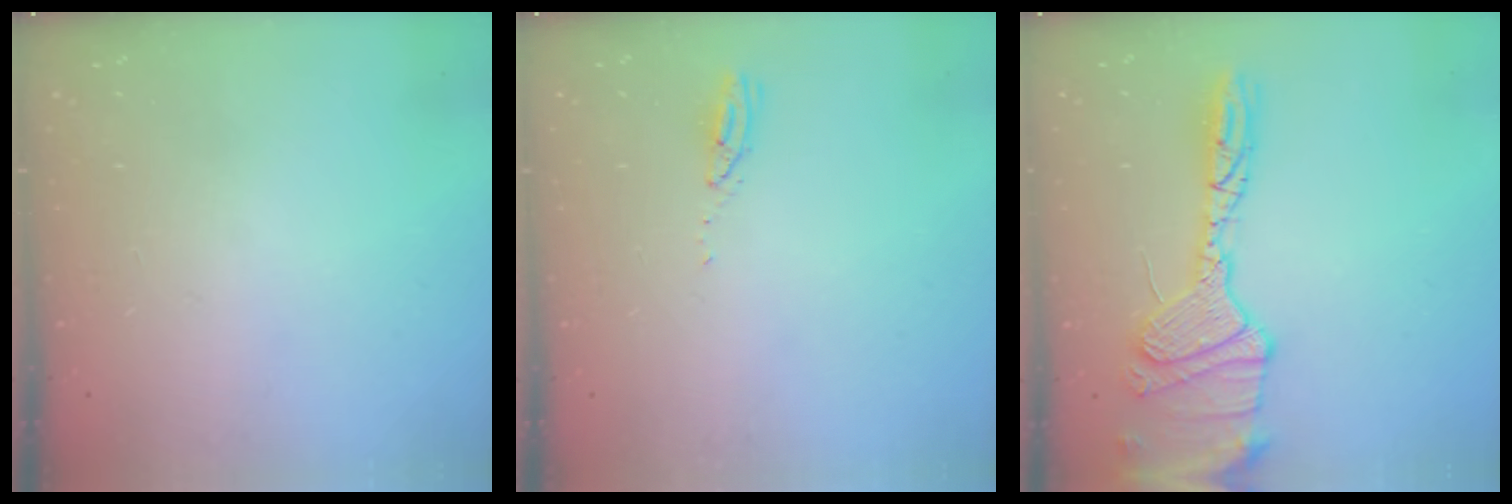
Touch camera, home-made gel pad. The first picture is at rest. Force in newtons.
{"total": 2.9, "press": 2.9, "slide": 0.2}
{"total": 18.5, "press": 18.3, "slide": 2.8}